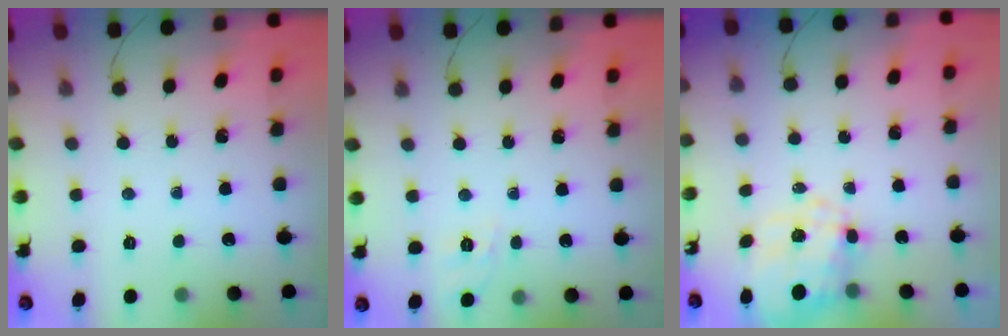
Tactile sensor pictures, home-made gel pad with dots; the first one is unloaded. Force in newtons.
{"total": 1.7, "press": 0.0, "slide": 1.7}
{"total": 9.6, "press": 9.5, "slide": 1.7}